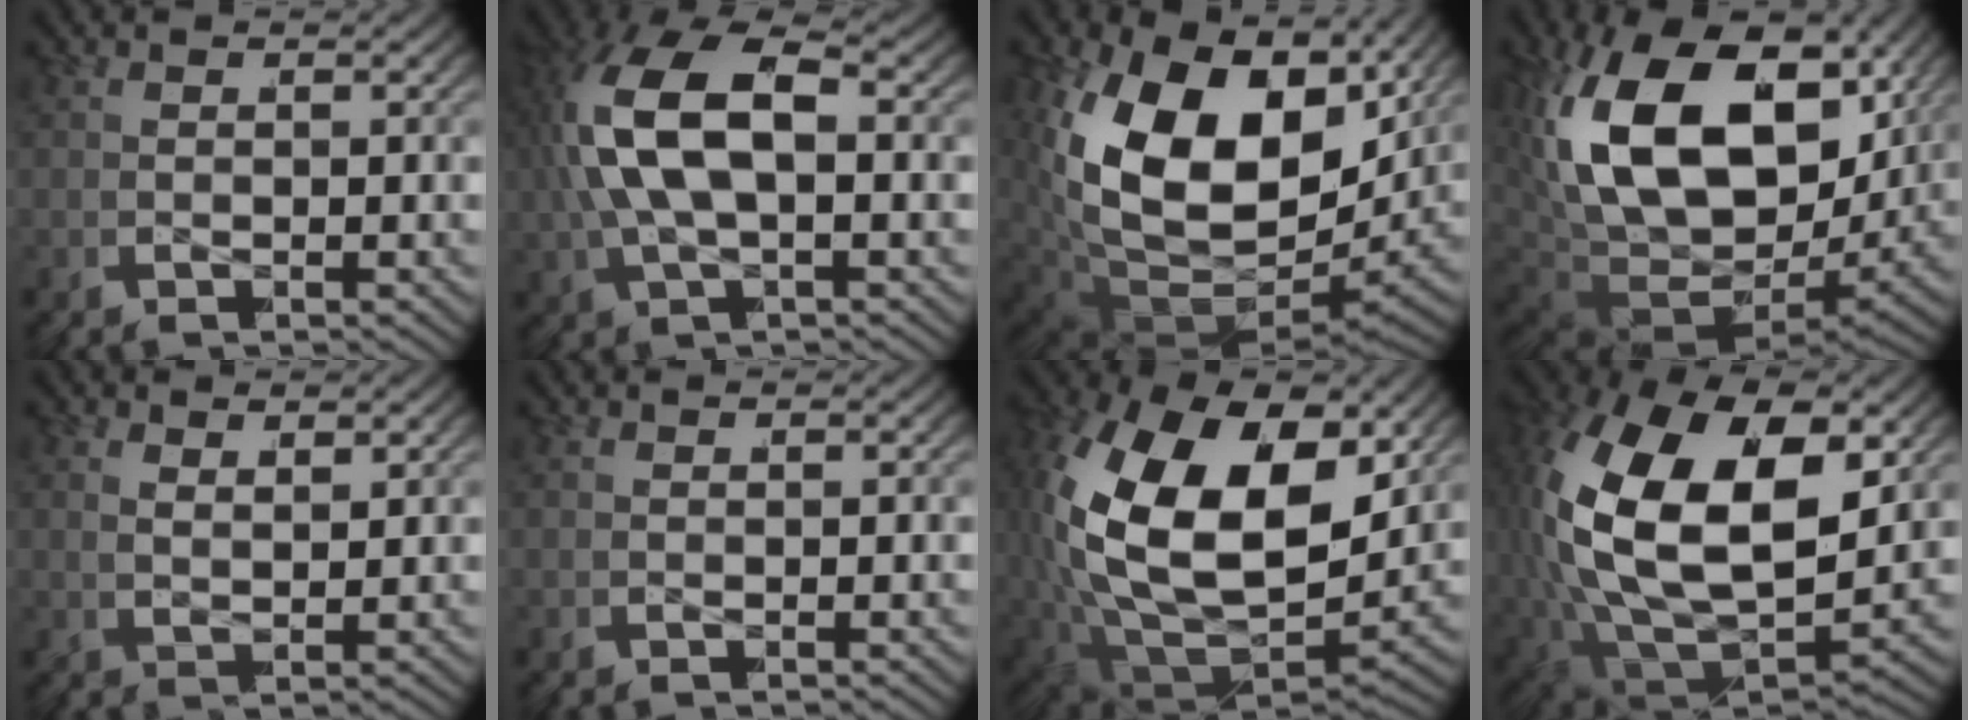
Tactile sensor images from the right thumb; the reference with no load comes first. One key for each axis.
{"total": 10.0, "fx": 1.1, "fy": 5.8, "fz": 8.1, "tx": -0.180, "ty": -0.009, "tz": 0.022}
{"total": 17.6, "fx": 1.4, "fy": 11.1, "fz": 13.5, "tx": -0.284, "ty": -0.048, "tz": 0.047}
{"total": 19.2, "fx": 1.4, "fy": 12.4, "fz": 14.6, "tx": -0.311, "ty": -0.049, "tz": 0.044}
{"total": 1.5, "fx": 1.0, "fy": 0.6, "fz": 0.9, "tx": -0.010, "ty": 0.001, "tz": 0.018}
{"total": 0.0}
{"total": 17.7, "fx": 1.0, "fy": 11.7, "fz": 13.2, "tx": -0.311, "ty": -0.063, "tz": 0.040}
{"total": 19.5, "fx": 1.0, "fy": 12.9, "fz": 14.6, "tx": -0.321, "ty": -0.053, "tz": 0.037}